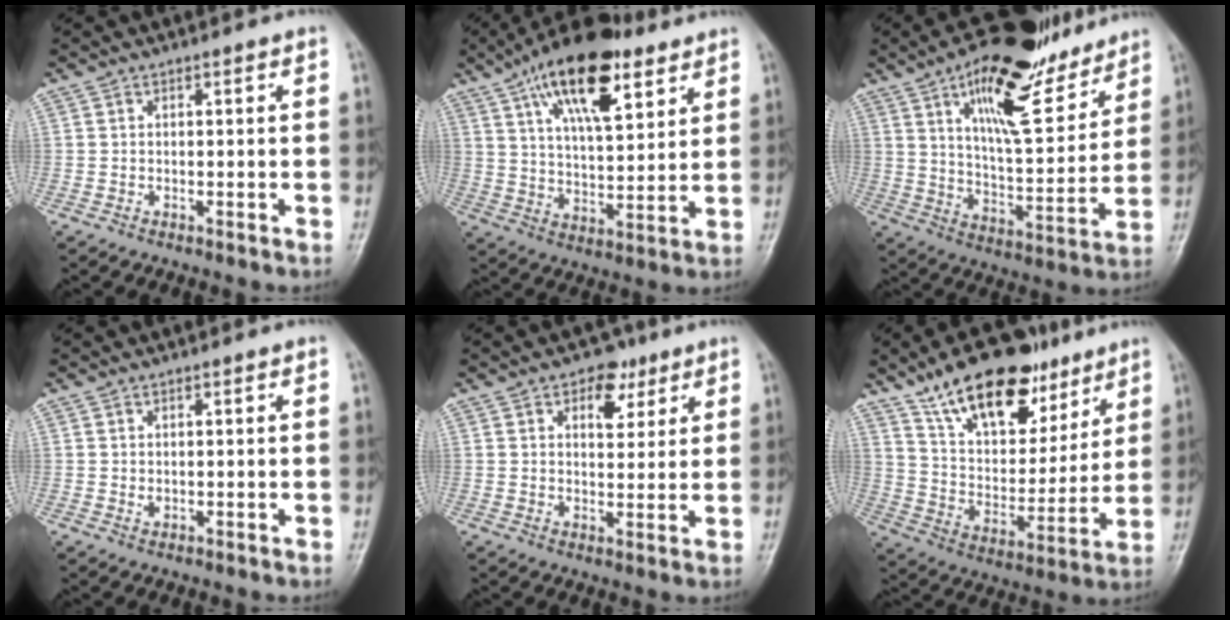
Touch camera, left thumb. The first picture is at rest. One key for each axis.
{"total": 18.7, "fx": 10.1, "fy": 7.8, "fz": 13.7, "tx": -0.199, "ty": -0.032, "tz": 0.169}
{"total": 19.6, "fx": 12.2, "fy": 7.2, "fz": 13.5, "tx": -0.171, "ty": -0.058, "tz": 0.204}
{"total": 1.0, "fx": 0.3, "fy": 0.7, "fz": 0.6, "tx": -0.009, "ty": -0.003, "tz": 0.008}
{"total": 6.4, "fx": 3.4, "fy": 4.1, "fz": 3.5, "tx": -0.020, "ty": -0.013, "tz": 0.045}
{"total": 21.5, "fx": 13.9, "fy": 10.6, "fz": 12.5, "tx": -0.157, "ty": -0.050, "tz": 0.240}